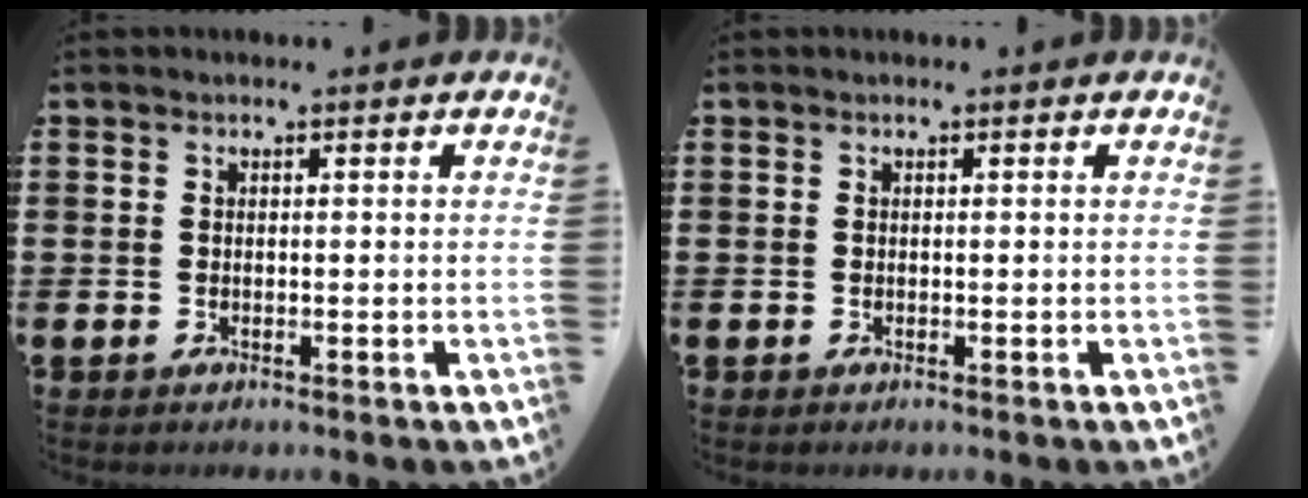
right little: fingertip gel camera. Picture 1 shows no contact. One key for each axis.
{"total": 0.0}